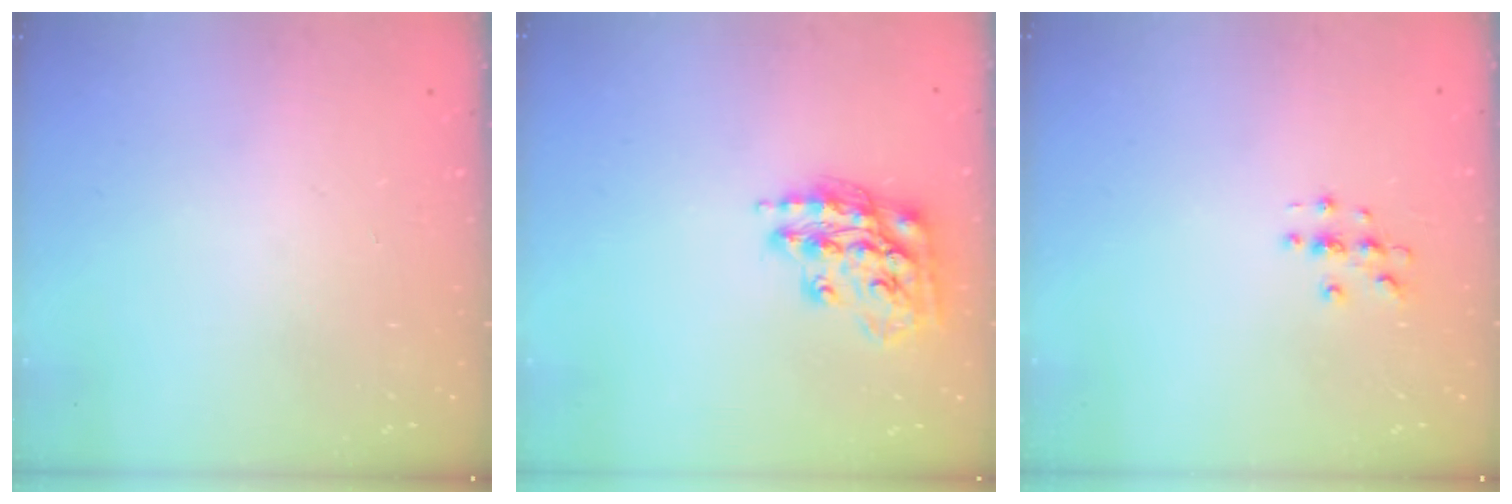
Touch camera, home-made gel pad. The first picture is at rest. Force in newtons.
{"total": 16.3, "press": 16.2, "slide": 1.1}
{"total": 2.9, "press": 2.9, "slide": 0.3}